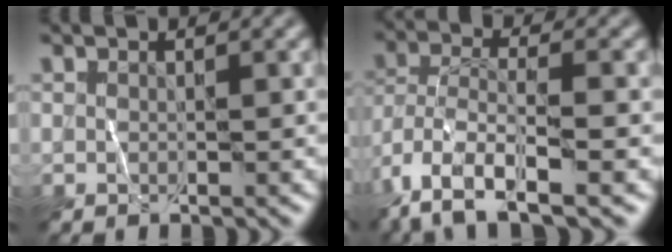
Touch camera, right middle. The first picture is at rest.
{"total": 9.3, "force": [-5.5, 3.0, 6.9], "torque": [-0.146, -0.012, -0.109]}